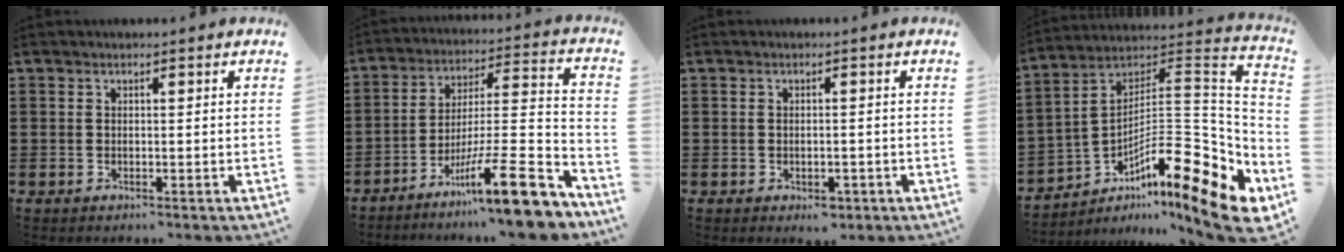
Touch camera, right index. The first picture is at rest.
{"total": 15.7, "force": [-10.5, 1.8, 11.5], "torque": [-0.156, 0.023, -0.179]}
{"total": 1.8, "force": [-0.9, 0.7, 1.4], "torque": [-0.028, 0.001, -0.018]}
{"total": 16.5, "force": [-8.4, 4.0, 13.6], "torque": [-0.181, 0.000, -0.153]}